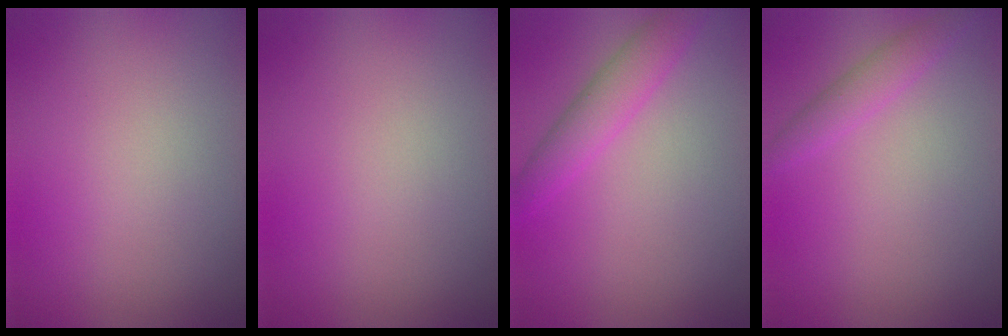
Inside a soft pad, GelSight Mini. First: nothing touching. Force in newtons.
{"total": 0.0}
{"total": 3.0, "press": 3.0, "slide": 0.1}
{"total": 1.8, "press": 1.8, "slide": 0.1}